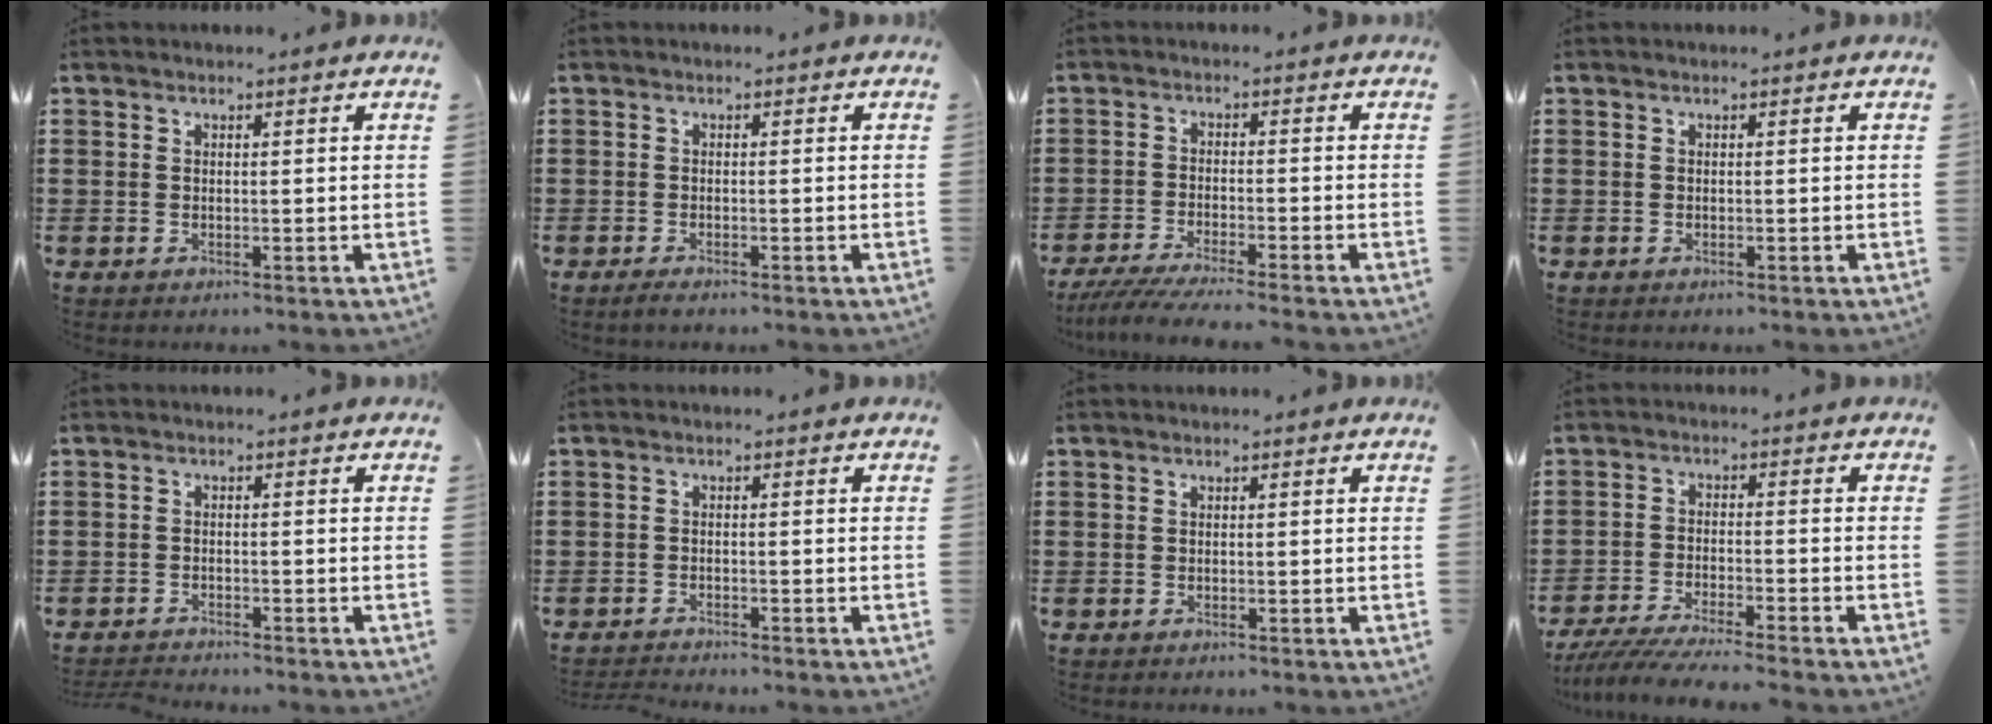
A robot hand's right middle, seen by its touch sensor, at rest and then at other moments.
{"total": 1.0, "force": [-0.8, 0.3, 0.5], "torque": [-0.012, -0.002, -0.015]}
{"total": 4.4, "force": [-4.2, -0.1, 1.6], "torque": [-0.040, -0.014, -0.084]}
{"total": 0.0}
{"total": 2.1, "force": [-2.1, 0.2, 0.0], "torque": [-0.006, 0.000, -0.047]}
{"total": 1.8, "force": [-1.8, 0.1, 0.0], "torque": [-0.005, 0.001, -0.038]}
{"total": 0.0}
{"total": 5.1, "force": [-4.8, 0.0, 1.6], "torque": [-0.049, -0.017, -0.100]}